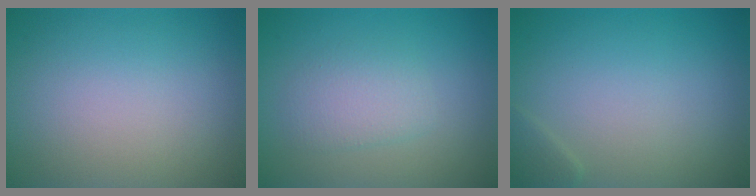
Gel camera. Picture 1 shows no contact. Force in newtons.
{"total": 2.3, "press": 2.3, "slide": 0.1}
{"total": 0.8, "press": 0.8, "slide": 0.1}